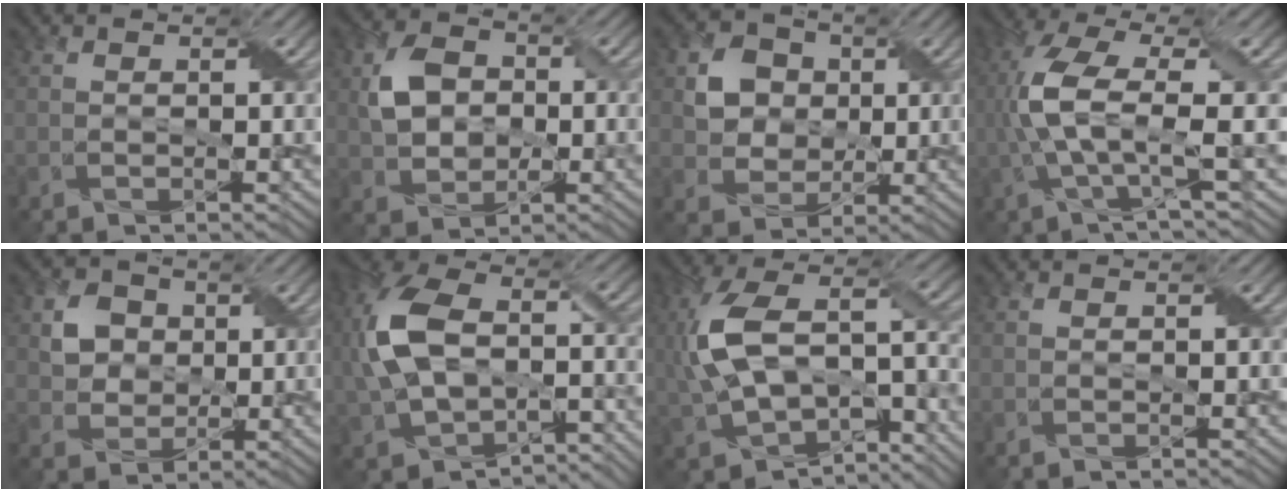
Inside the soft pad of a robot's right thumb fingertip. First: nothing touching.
{"total": 5.8, "force": [0.6, 4.6, 3.5], "torque": [-0.077, 0.004, 0.011]}
{"total": 5.4, "force": [1.3, 4.9, 1.7], "torque": [-0.049, 0.003, 0.014]}
{"total": 8.3, "force": [0.1, 2.3, 7.9], "torque": [-0.173, 0.014, -0.006]}
{"total": 4.1, "force": [1.1, 3.8, 1.1], "torque": [-0.030, 0.002, 0.016]}
{"total": 13.6, "force": [-1.5, 8.4, 10.6], "torque": [-0.244, -0.005, -0.029]}
{"total": 14.3, "force": [-1.9, 8.1, 11.7], "torque": [-0.251, -0.003, -0.036]}
{"total": 0.0}